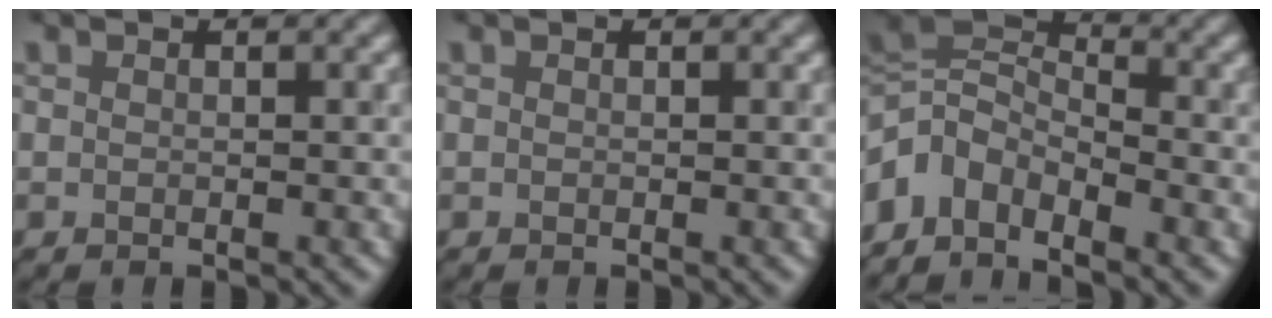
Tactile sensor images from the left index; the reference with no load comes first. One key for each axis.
{"total": 0.0}
{"total": 4.8, "fx": -3.3, "fy": 2.6, "fz": 2.3, "tx": -0.044, "ty": 0.003, "tz": -0.081}